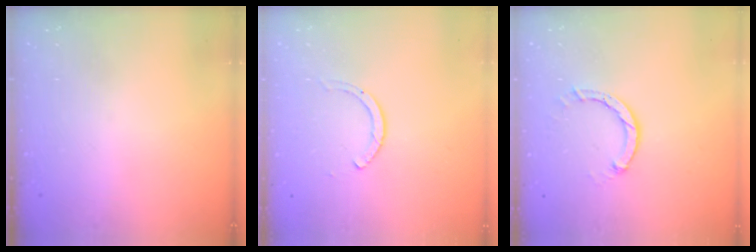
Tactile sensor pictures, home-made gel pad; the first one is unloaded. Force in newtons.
{"total": 2.0, "press": 1.9, "slide": 0.3}
{"total": 3.0, "press": 3.0, "slide": 0.4}